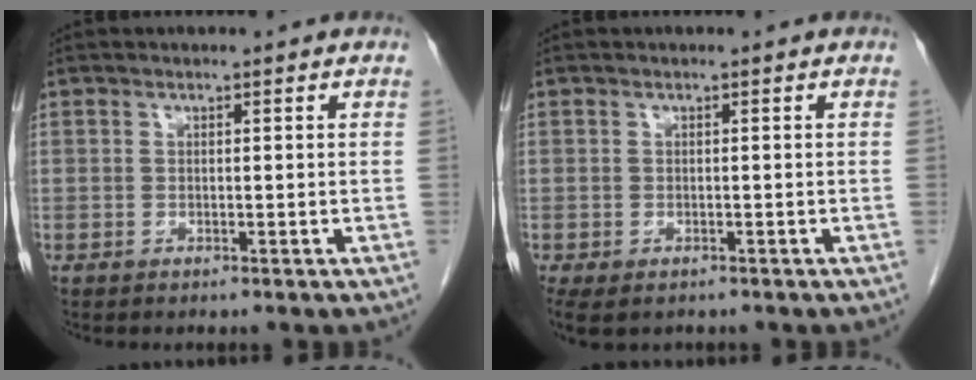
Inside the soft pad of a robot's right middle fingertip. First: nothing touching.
{"total": 4.7, "force": [-3.0, 2.8, 2.3], "torque": [-0.050, -0.011, -0.045]}